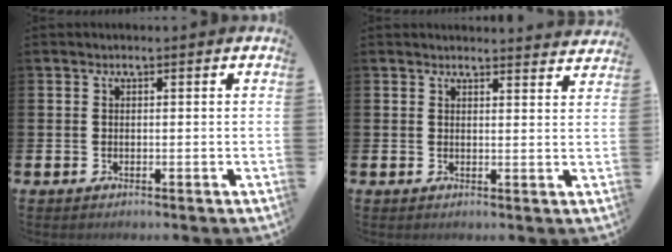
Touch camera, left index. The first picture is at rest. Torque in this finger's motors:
{"motor_torque": [0.86, -1.28, 0.14, 0.00]}